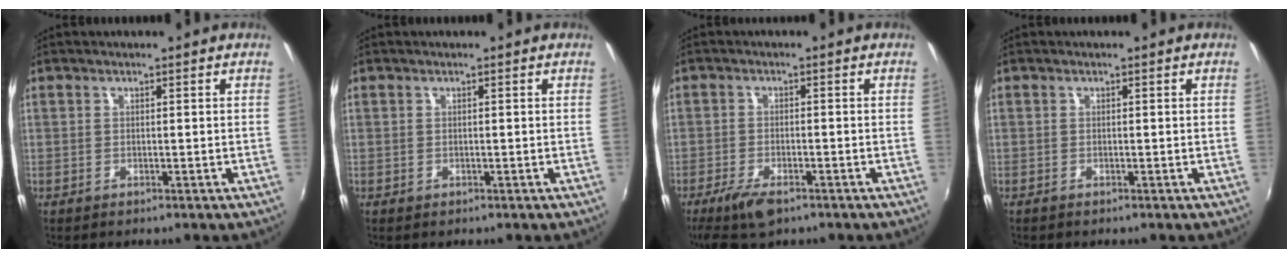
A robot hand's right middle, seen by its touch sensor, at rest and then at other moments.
{"total": 0.0}
{"total": 6.7, "force": [-4.4, 2.7, 4.3], "torque": [-0.103, -0.017, -0.079]}
{"total": 0.0}